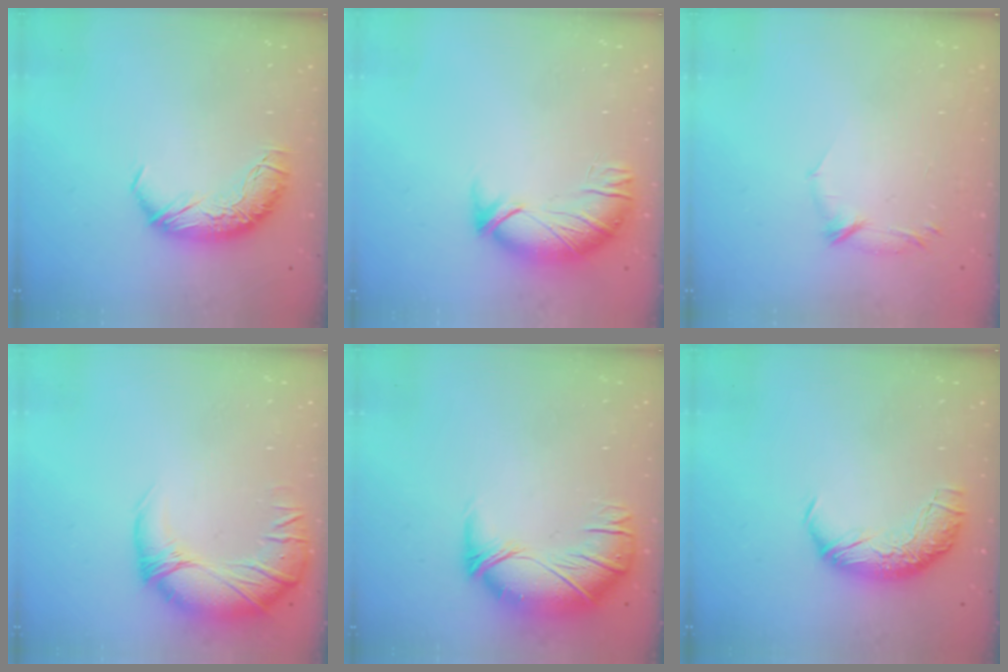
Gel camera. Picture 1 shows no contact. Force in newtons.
{"total": 3.5, "press": 2.5, "slide": 2.5}
{"total": 7.0, "press": 6.9, "slide": 1.1}
{"total": 4.8, "press": 3.2, "slide": 3.6}
{"total": 2.6, "press": 1.0, "slide": 2.4}
{"total": 2.4, "press": 0.9, "slide": 2.2}